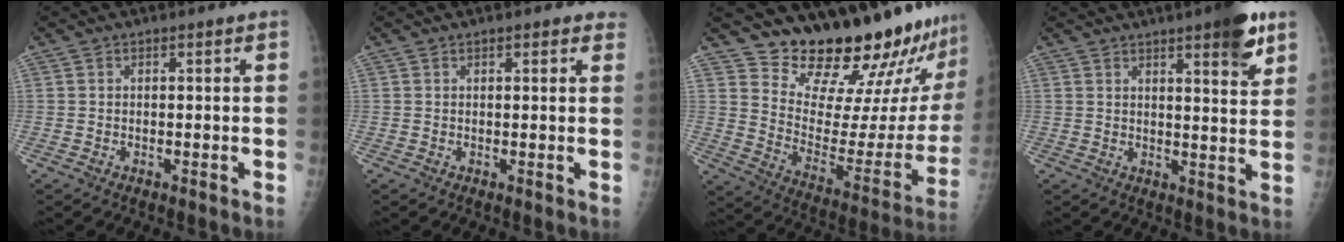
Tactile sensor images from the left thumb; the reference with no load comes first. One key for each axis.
{"total": 2.1, "fx": 1.6, "fy": 0.8, "fz": 1.0, "tx": 0.004, "ty": 0.001, "tz": 0.013}
{"total": 24.0, "fx": 22.6, "fy": 3.7, "fz": 7.3, "tx": -0.076, "ty": -0.207, "tz": 0.314}
{"total": 9.1, "fx": 5.4, "fy": 1.9, "fz": 7.0, "tx": -0.081, "ty": -0.026, "tz": 0.068}